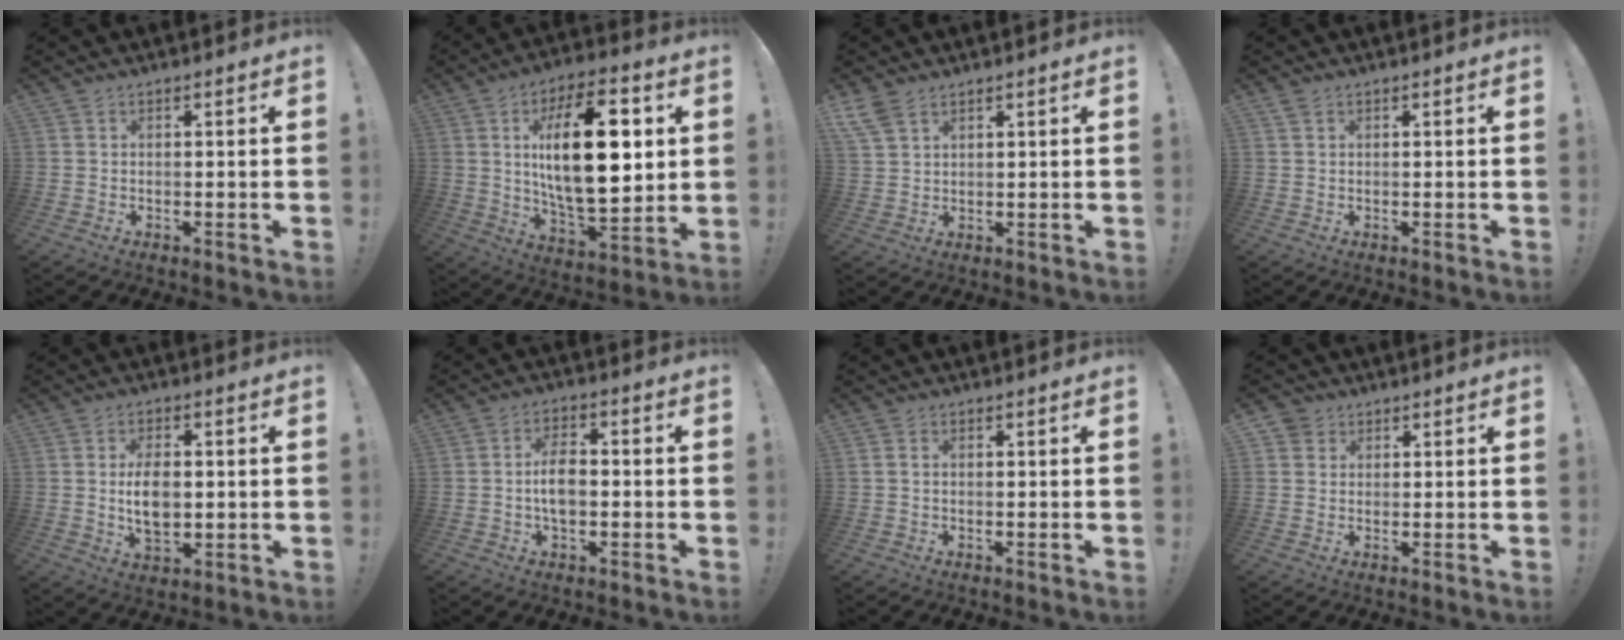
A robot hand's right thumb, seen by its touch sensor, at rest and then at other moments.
{"total": 25.0, "force": [4.6, 11.2, 21.8], "torque": [-0.363, -0.006, 0.065]}
{"total": 5.1, "force": [3.4, 2.5, 2.8], "torque": [-0.053, -0.012, 0.067]}
{"total": 0.9, "force": [0.7, 0.6, 0.2], "torque": [0.002, -0.002, 0.011]}
{"total": 8.7, "force": [0.2, 5.1, 7.0], "torque": [-0.122, -0.007, -0.003]}
{"total": 7.5, "force": [-1.0, 4.4, 6.0], "torque": [-0.102, 0.008, -0.020]}
{"total": 0.9, "force": [0.2, 0.7, 0.5], "torque": [-0.012, 0.005, 0.004]}
{"total": 3.4, "force": [1.7, 2.9, 0.6], "torque": [-0.004, -0.006, 0.031]}